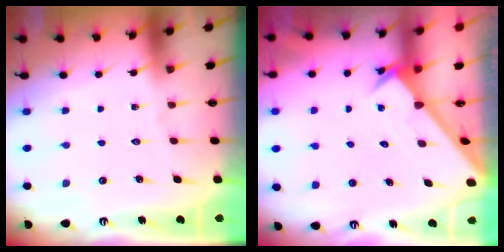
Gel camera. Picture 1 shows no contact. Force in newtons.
{"total": 2.5, "press": 2.5, "slide": 0.2}